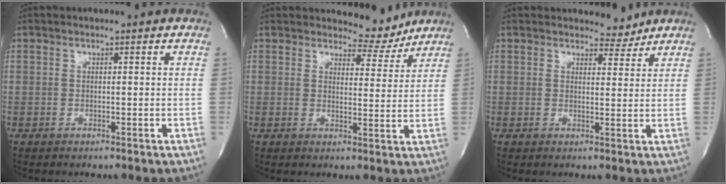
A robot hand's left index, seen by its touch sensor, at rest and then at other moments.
{"total": 5.0, "force": [4.8, 1.3, 0.0], "torque": [0.003, -0.023, 0.059]}
{"total": 3.1, "force": [2.9, 1.0, -0.1], "torque": [0.003, -0.014, 0.035]}